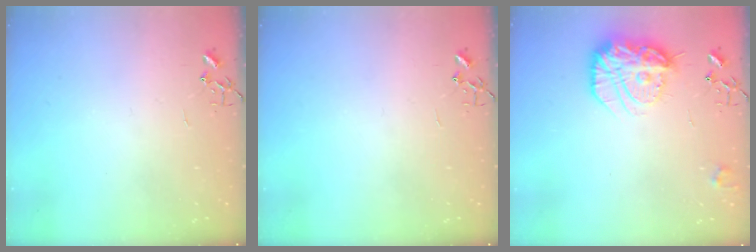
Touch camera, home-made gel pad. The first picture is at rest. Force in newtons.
{"total": 0.0}
{"total": 19.8, "press": 19.7, "slide": 1.6}